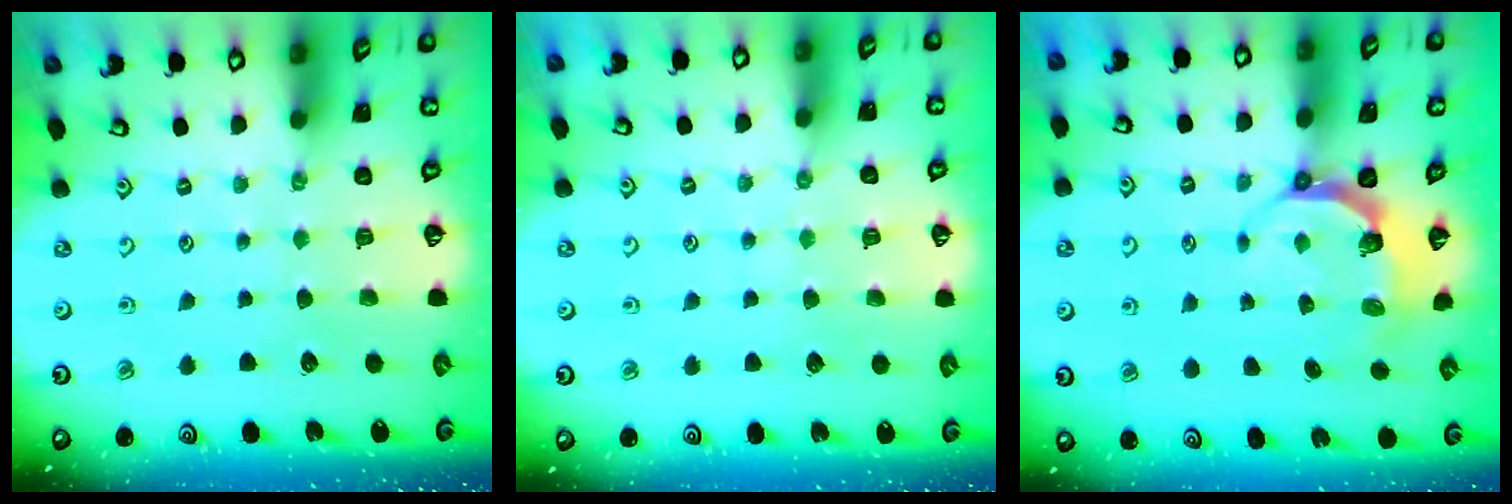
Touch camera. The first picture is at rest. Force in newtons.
{"total": 2.9, "press": 2.9, "slide": 0.5}
{"total": 5.6, "press": 4.4, "slide": 3.4}